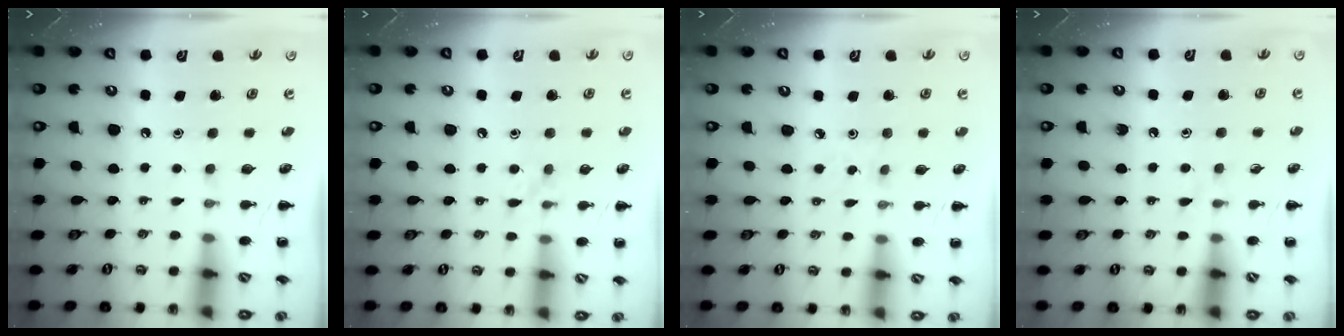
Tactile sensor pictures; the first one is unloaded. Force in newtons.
{"total": 5.6, "press": 5.2, "slide": 2.1}
{"total": 1.5, "press": 1.4, "slide": 0.6}
{"total": 2.9, "press": 2.6, "slide": 1.4}